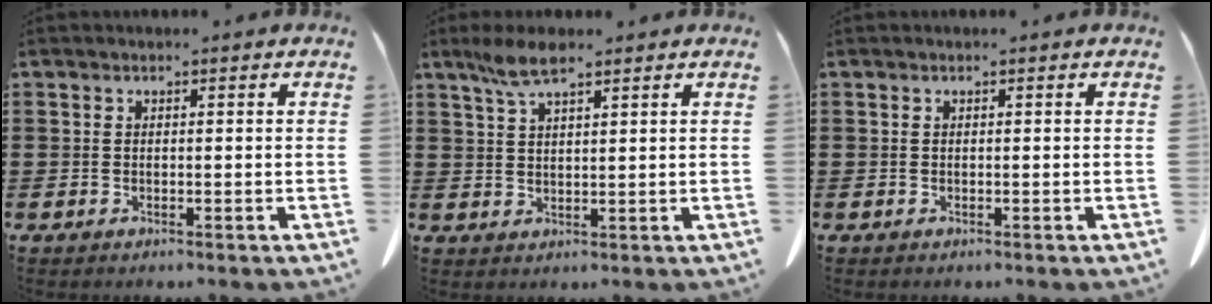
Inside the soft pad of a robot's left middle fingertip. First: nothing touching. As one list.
[{"total": 5.0, "force": [3.2, 1.2, 3.6], "torque": [-0.078, 0.003, 0.058]}, {"total": 0.0}]